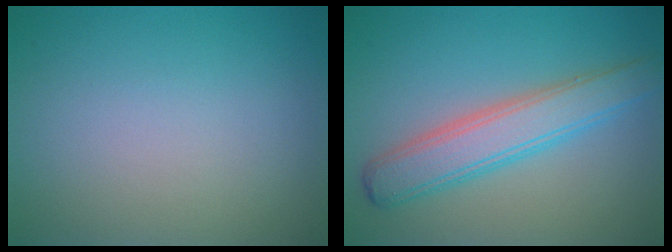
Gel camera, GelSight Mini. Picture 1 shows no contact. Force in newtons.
{"total": 4.7, "press": 4.7, "slide": 0.1}